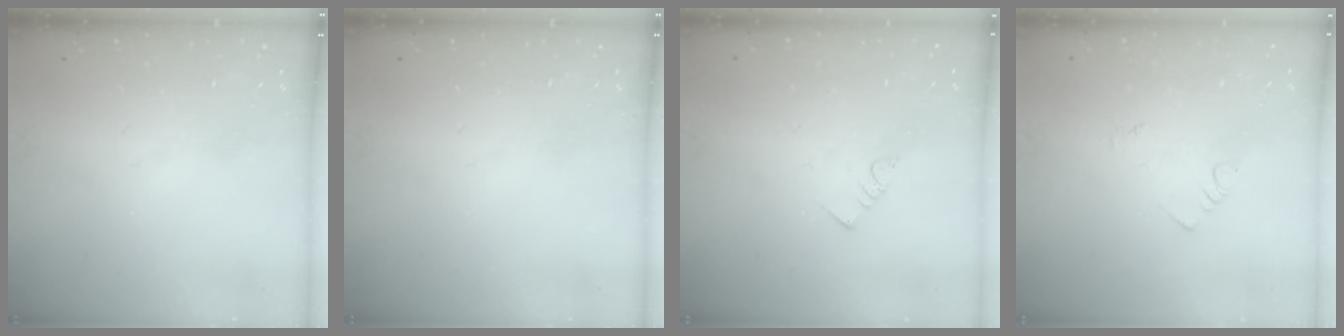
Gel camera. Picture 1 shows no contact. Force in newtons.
{"total": 0.0}
{"total": 3.0, "press": 3.0, "slide": 0.2}
{"total": 1.1, "press": 1.1, "slide": 0.3}